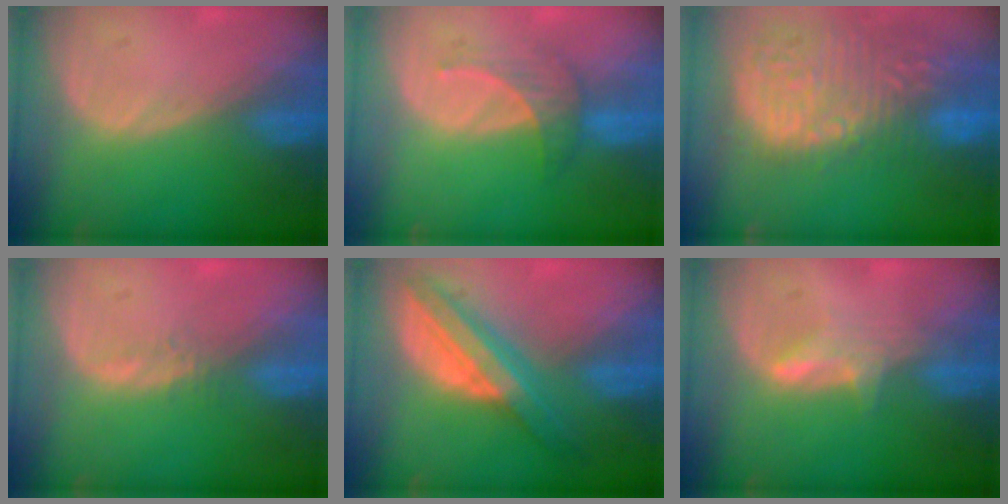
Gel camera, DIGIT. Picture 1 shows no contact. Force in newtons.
{"total": 4.0, "press": 4.0, "slide": 0.5}
{"total": 15.4, "press": 12.6, "slide": 8.8}
{"total": 1.1, "press": 1.0, "slide": 0.5}
{"total": 8.2, "press": 8.2, "slide": 0.6}
{"total": 2.9, "press": 2.9, "slide": 0.4}